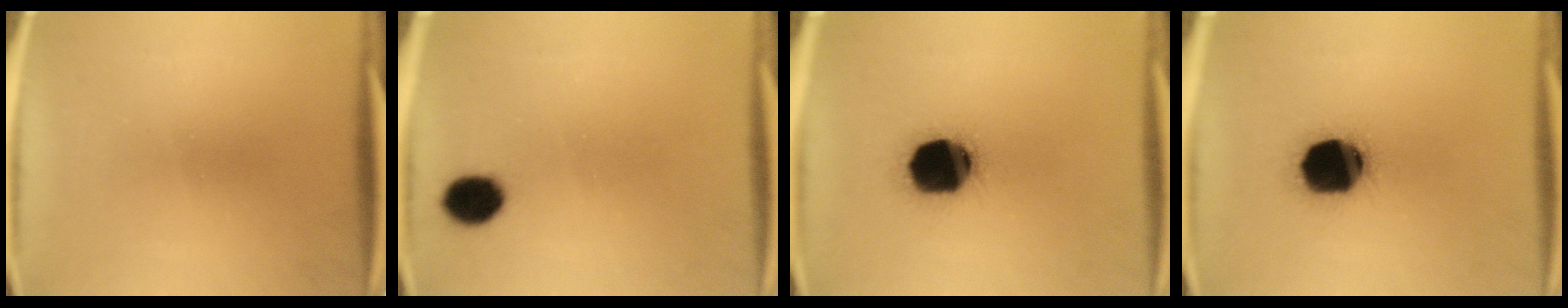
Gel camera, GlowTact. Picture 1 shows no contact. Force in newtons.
{"total": 6.4}
{"total": 19.1}
{"total": 19.1}